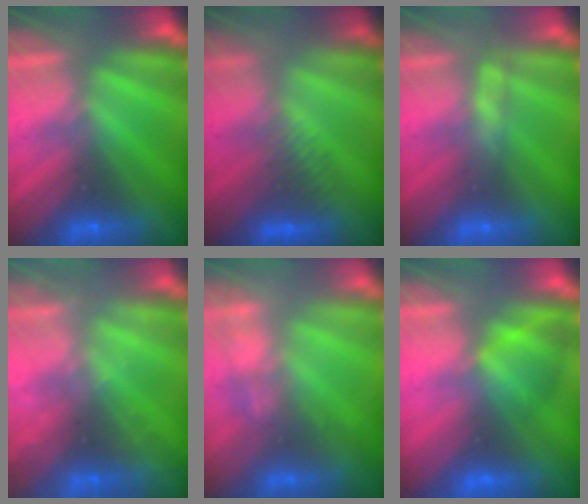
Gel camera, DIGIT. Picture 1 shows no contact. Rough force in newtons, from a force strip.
{"total": 3.1}
{"total": 2.6}
{"total": 2.3}
{"total": 2.7}
{"total": 2.9}